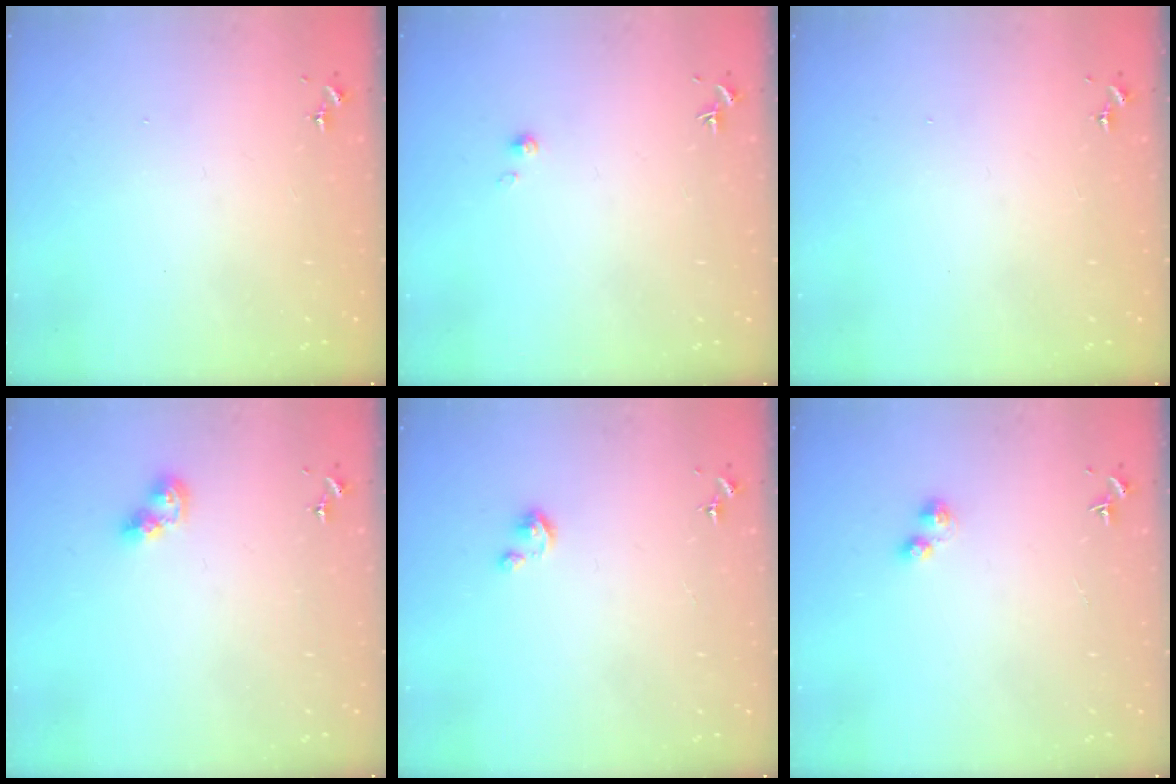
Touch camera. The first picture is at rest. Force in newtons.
{"total": 2.0, "press": 1.9, "slide": 0.2}
{"total": 0.0}
{"total": 7.5, "press": 7.4, "slide": 0.6}
{"total": 3.0, "press": 2.9, "slide": 0.2}
{"total": 2.4, "press": 2.4, "slide": 0.4}